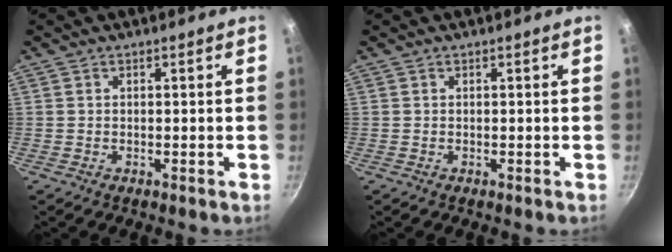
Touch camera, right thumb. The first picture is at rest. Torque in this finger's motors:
{"motor_torque": [0.00, 0.00, 0.00, 0.00, 0.00]}